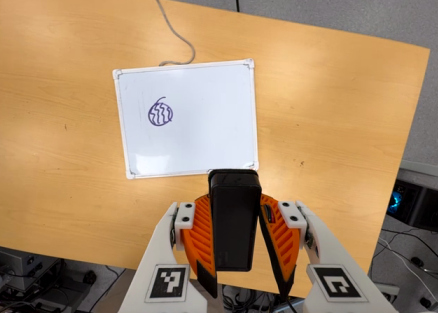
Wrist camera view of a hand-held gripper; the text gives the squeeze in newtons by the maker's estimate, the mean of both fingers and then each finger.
{"total": 6.3, "left": 5.0, "right": 7.7}